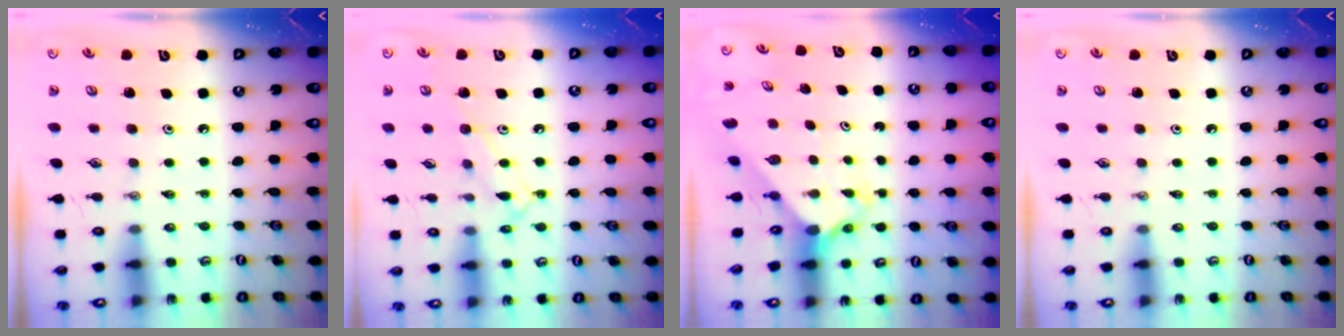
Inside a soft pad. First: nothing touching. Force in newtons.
{"total": 10.1, "press": 10.1, "slide": 0.8}
{"total": 2.5, "press": 2.5, "slide": 0.3}
{"total": 0.0}